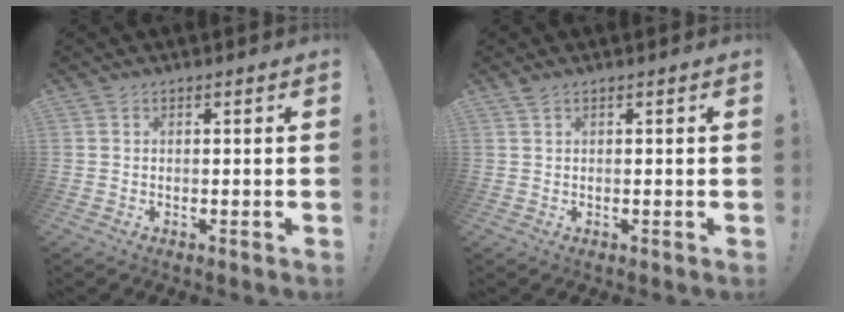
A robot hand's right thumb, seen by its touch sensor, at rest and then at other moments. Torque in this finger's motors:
{"motor_torque": [-0.03, 0.15, -0.11, 0.07, 0.00]}